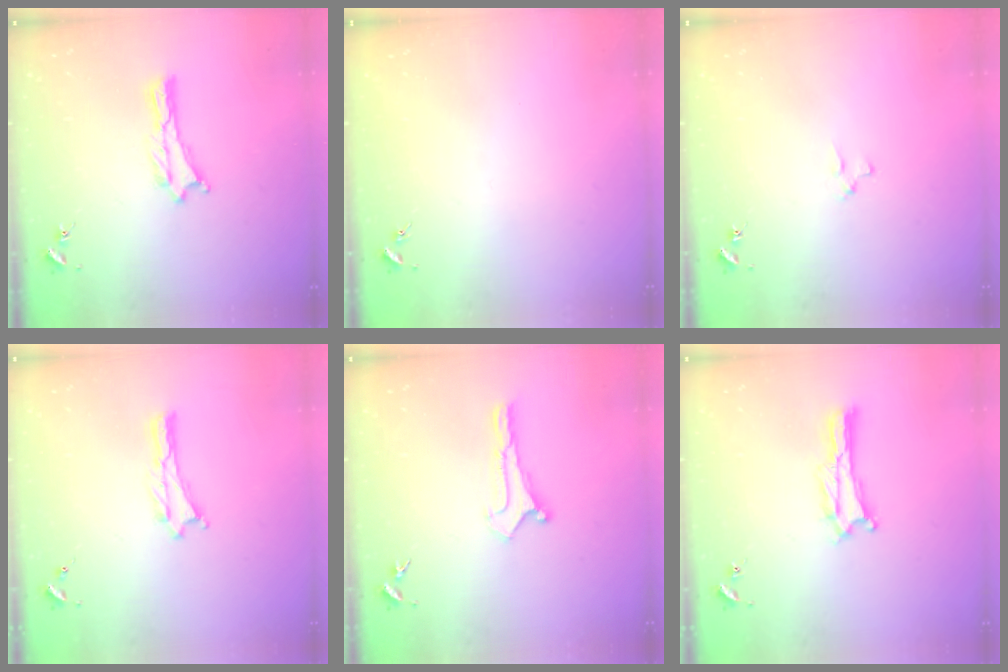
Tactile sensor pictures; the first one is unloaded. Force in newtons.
{"total": 0.0}
{"total": 1.9, "press": 1.9, "slide": 0.2}
{"total": 0.0}
{"total": 0.0}
{"total": 0.0}